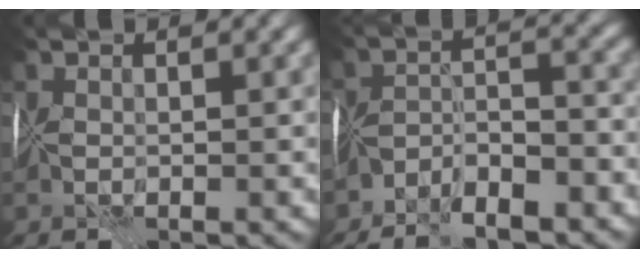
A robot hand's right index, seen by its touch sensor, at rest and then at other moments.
{"total": 5.8, "force": [-4.9, 1.3, 2.9], "torque": [-0.036, 0.003, -0.090]}